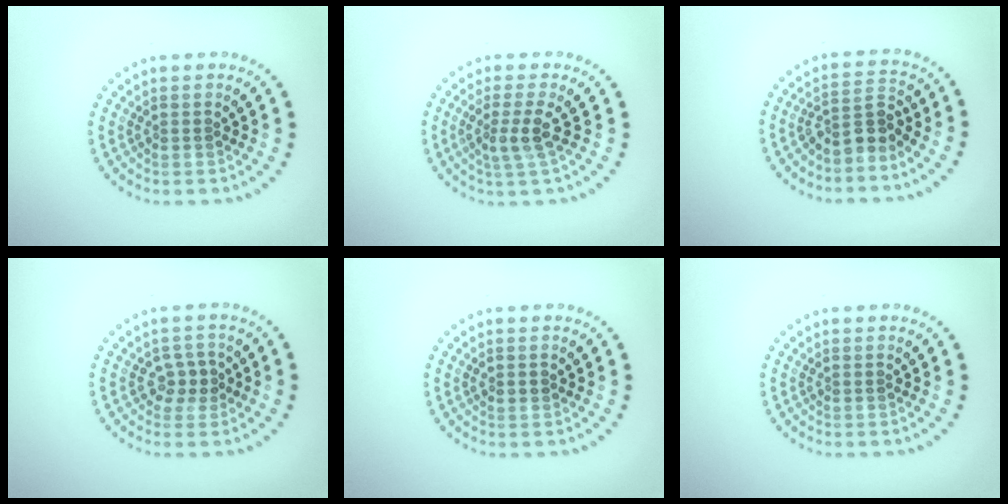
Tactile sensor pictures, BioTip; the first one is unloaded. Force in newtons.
{"total": 2.5, "press": 2.1, "slide": 1.4}
{"total": 2.8, "press": 2.1, "slide": 1.8}
{"total": 2.1, "press": 1.9, "slide": 0.8}
{"total": 1.1, "press": 1.1, "slide": 0.1}
{"total": 0.0}